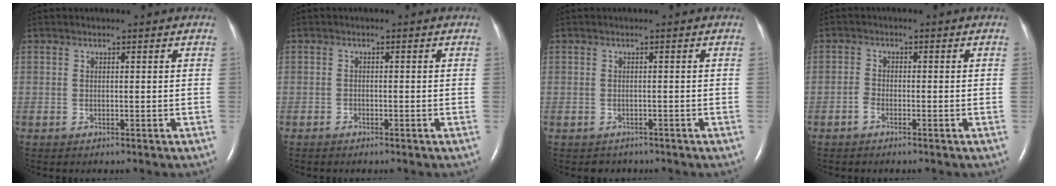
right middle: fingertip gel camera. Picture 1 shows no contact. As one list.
[{"total": 0.8, "force": [-0.7, 0.3, 0.2], "torque": [-0.006, 0.000, -0.015]}, {"total": 1.6, "force": [-1.3, 0.9, -0.2], "torque": [-0.005, 0.001, -0.019]}, {"total": 1.5, "force": [-1.1, 0.6, 0.8], "torque": [-0.019, 0.002, -0.022]}]